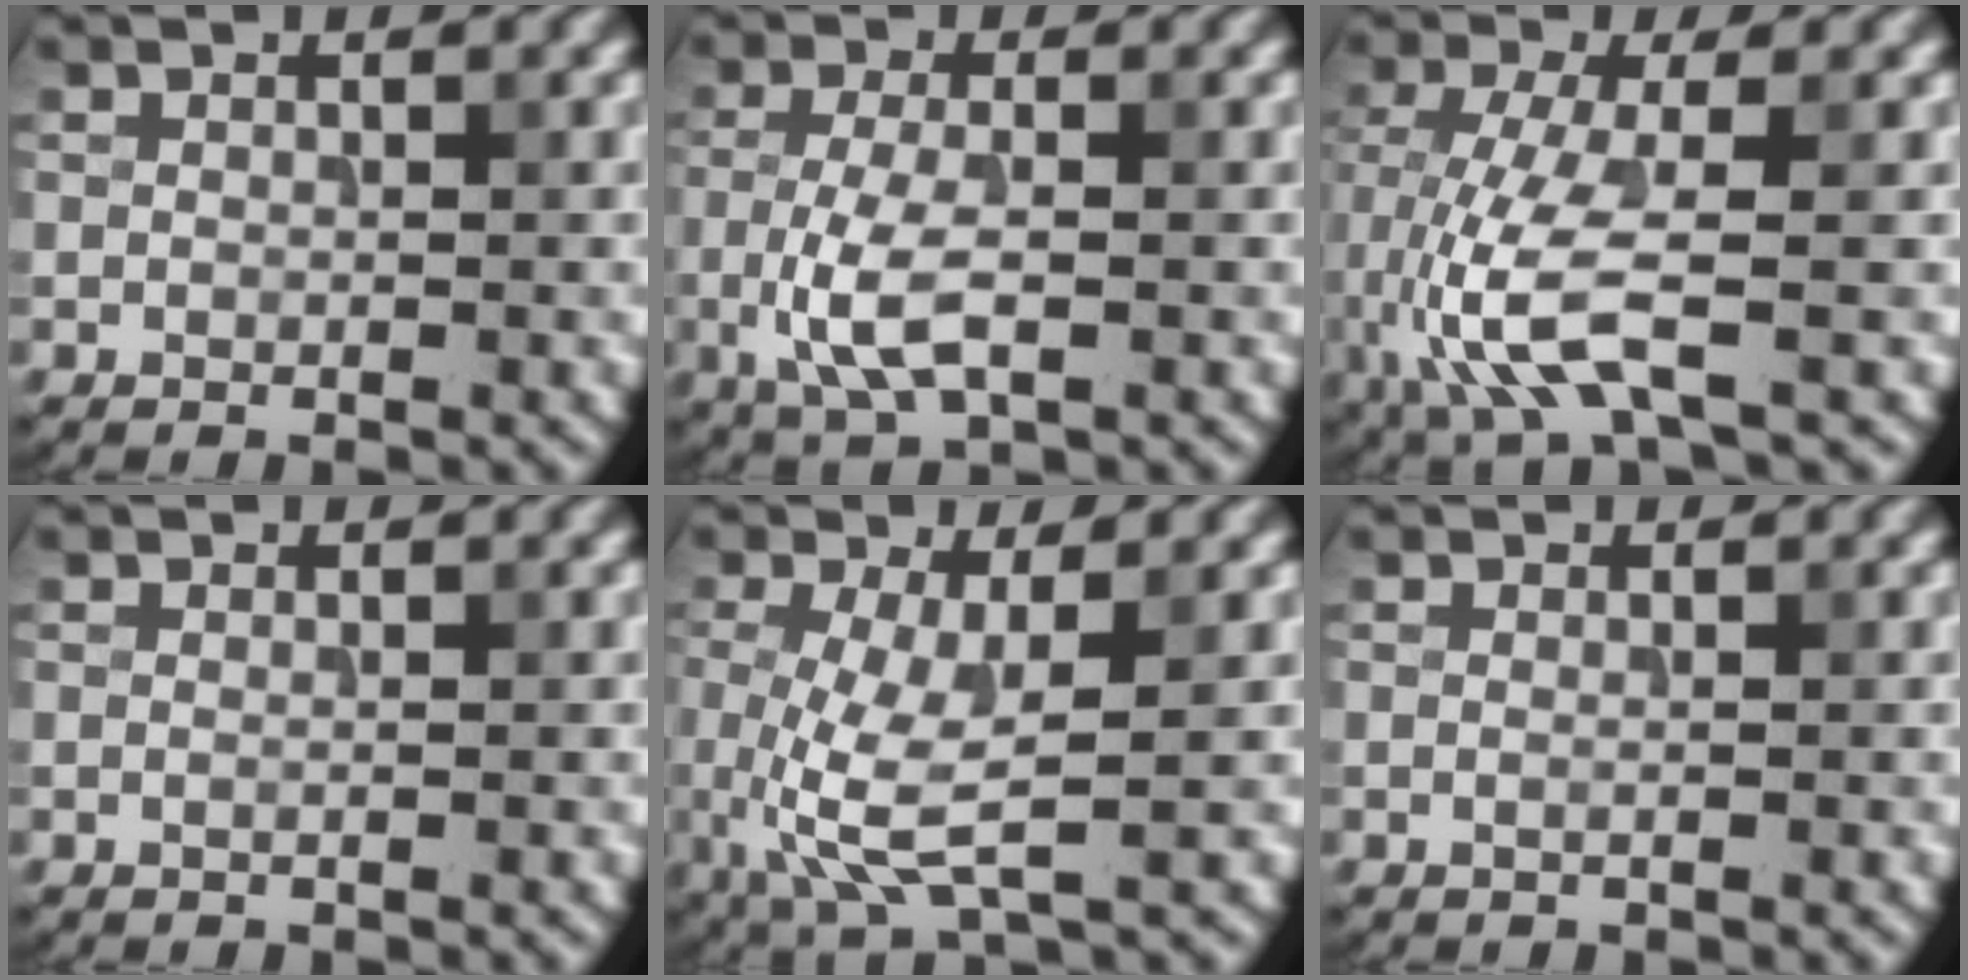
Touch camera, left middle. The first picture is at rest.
{"total": 4.3, "force": [-1.1, 1.4, 4.0], "torque": [-0.097, -0.003, -0.022]}
{"total": 6.3, "force": [-2.1, 1.3, 5.8], "torque": [-0.143, -0.009, -0.040]}
{"total": 0.0}
{"total": 5.1, "force": [-0.4, 1.2, 4.9], "torque": [-0.122, -0.012, -0.004]}
{"total": 0.0}